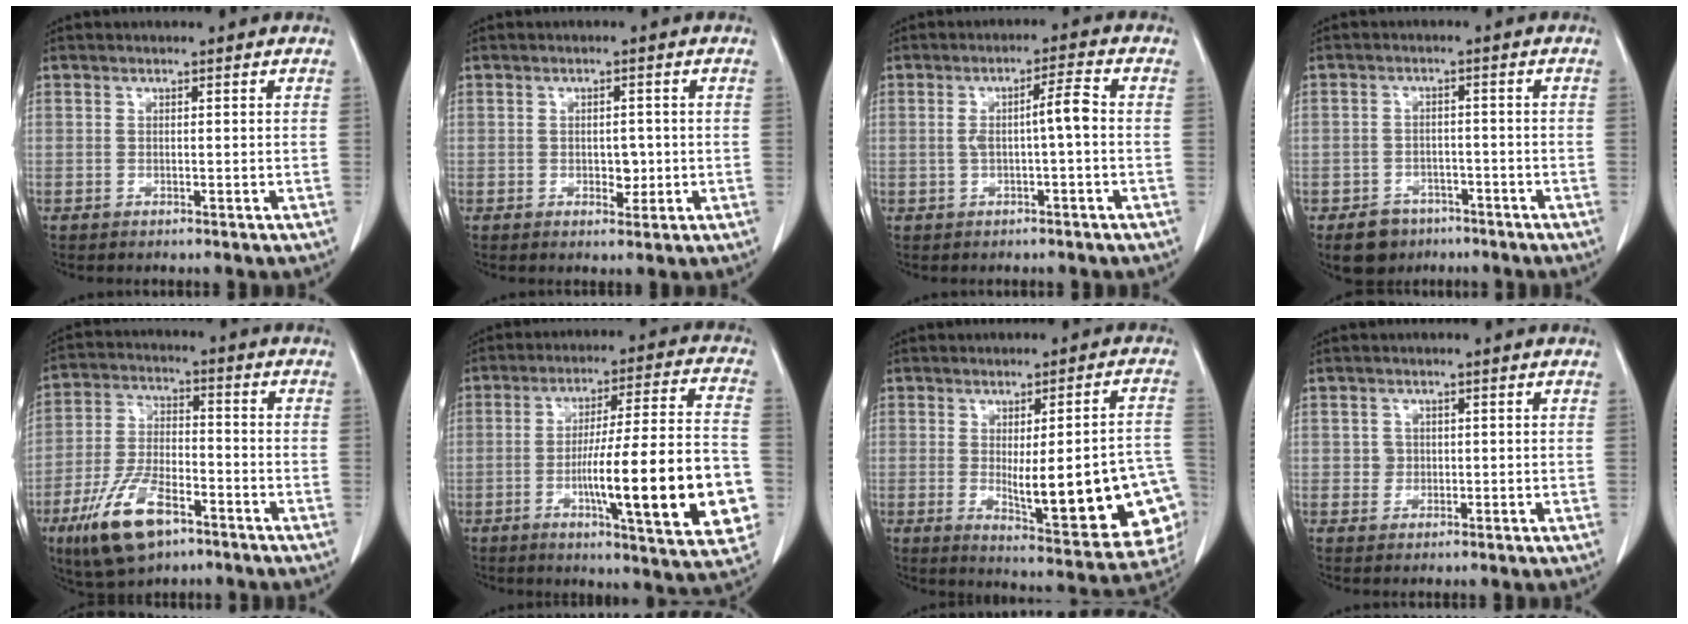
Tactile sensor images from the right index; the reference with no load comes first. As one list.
[{"total": 2.6, "force": [-0.4, 1.6, 2.1], "torque": [-0.028, 0.000, -0.001]}, {"total": 4.6, "force": [-0.3, 0.2, 4.5], "torque": [-0.081, 0.014, -0.002]}, {"total": 5.3, "force": [-3.6, 3.8, 1.1], "torque": [-0.017, 0.007, -0.052]}, {"total": 12.5, "force": [-7.2, 5.3, 8.8], "torque": [-0.182, -0.005, -0.128]}, {"total": 20.8, "force": [-5.1, 2.0, 20.1], "torque": [-0.256, 0.007, -0.067]}, {"total": 20.2, "force": [-4.0, 4.6, 19.2], "torque": [-0.166, 0.009, -0.028]}, {"total": 1.6, "force": [0.1, 1.6, 0.2], "torque": [-0.002, 0.003, 0.001]}]